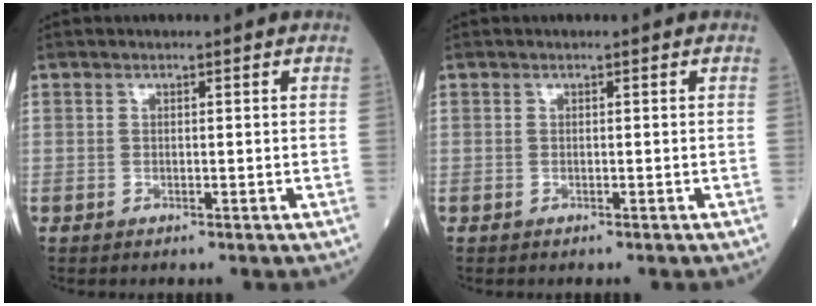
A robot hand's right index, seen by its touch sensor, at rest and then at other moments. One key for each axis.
{"total": 0.0}